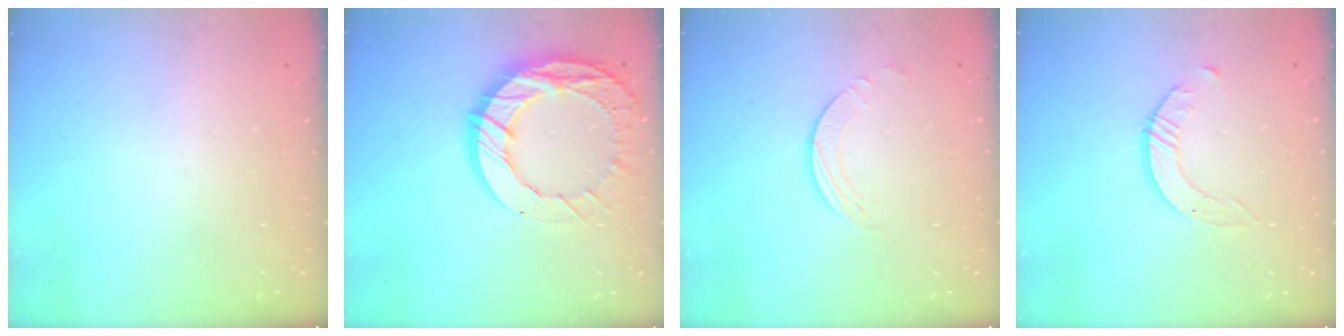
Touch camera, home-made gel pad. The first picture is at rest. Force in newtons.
{"total": 16.4, "press": 16.4, "slide": 1.3}
{"total": 2.0, "press": 1.9, "slide": 0.3}
{"total": 1.6, "press": 1.6, "slide": 0.2}